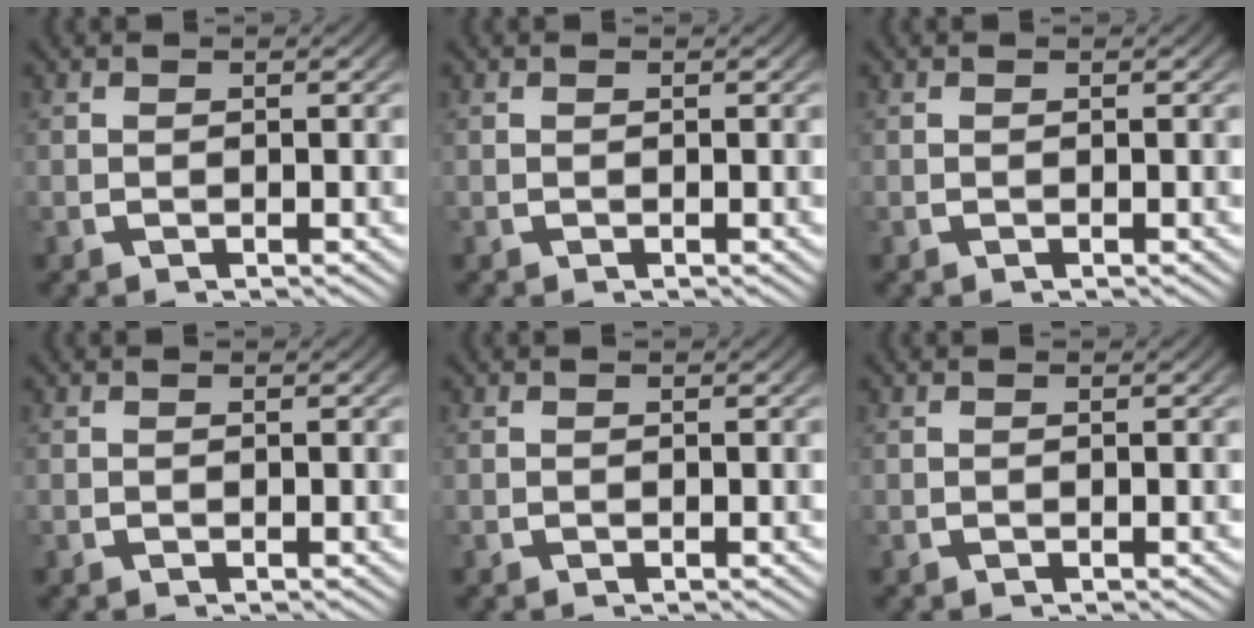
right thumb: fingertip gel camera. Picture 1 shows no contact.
{"total": 0.0}
{"total": 0.0}
{"total": 0.0}
{"total": 0.0}
{"total": 0.0}